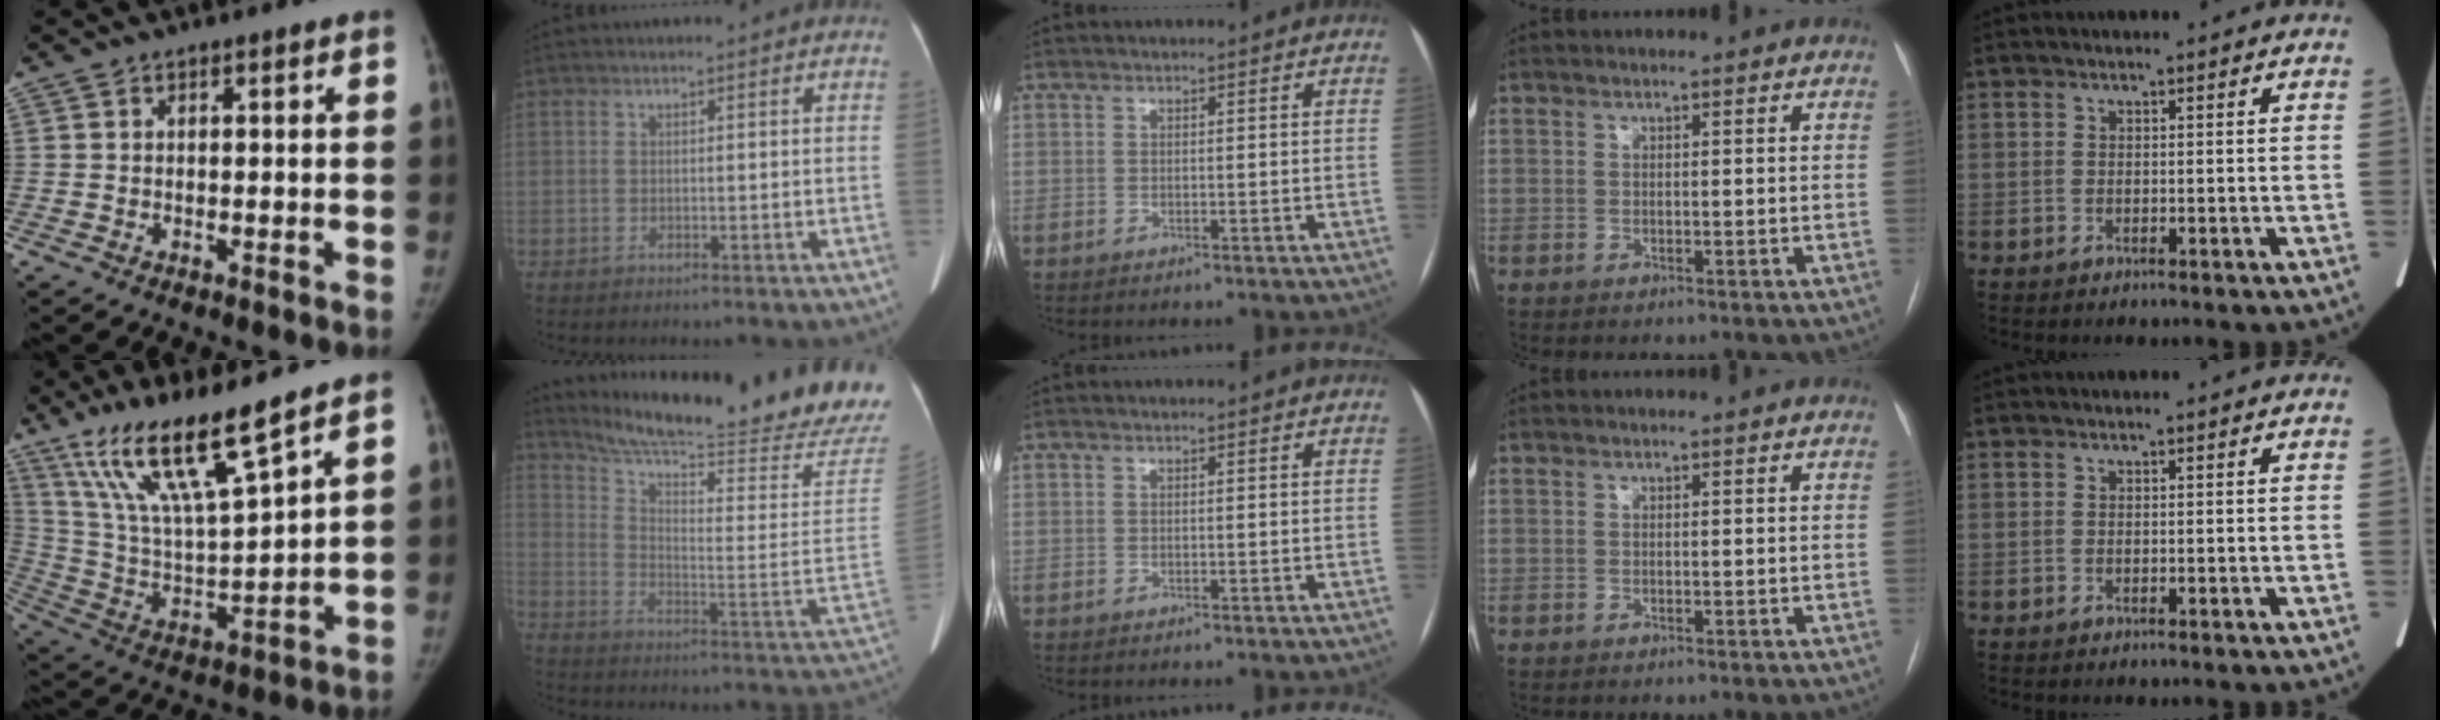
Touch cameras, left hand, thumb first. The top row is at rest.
{"thumb": {"total": 18.0, "force": [12.6, 2.3, 12.5], "torque": [-0.221, -0.064, 0.248]}, "index": {"total": 26.8, "force": [24.5, -0.2, 10.9], "torque": [-0.182, -0.113, 0.320]}}